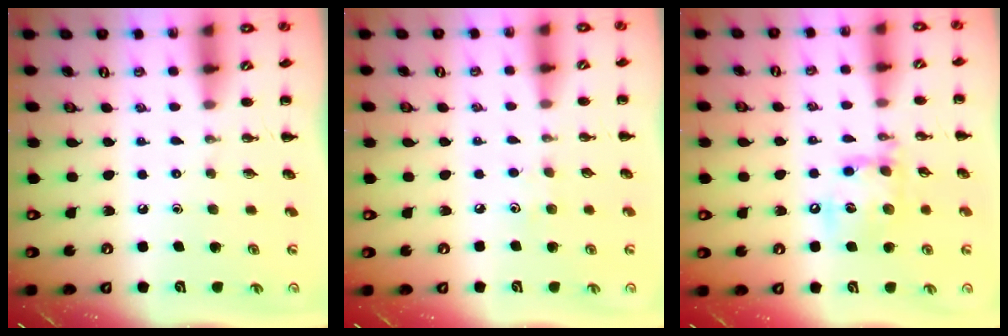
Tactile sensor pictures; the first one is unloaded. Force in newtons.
{"total": 4.8, "press": 4.6, "slide": 1.2}
{"total": 13.7, "press": 13.5, "slide": 2.3}